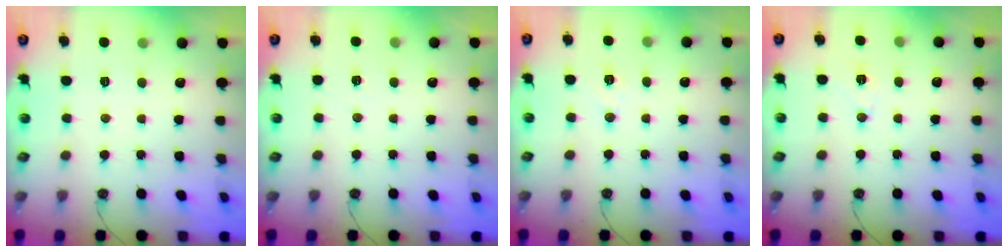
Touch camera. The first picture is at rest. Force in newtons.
{"total": 2.4, "press": 2.2, "slide": 1.1}
{"total": 6.5, "press": 4.8, "slide": 4.5}
{"total": 6.6, "press": 5.5, "slide": 3.6}